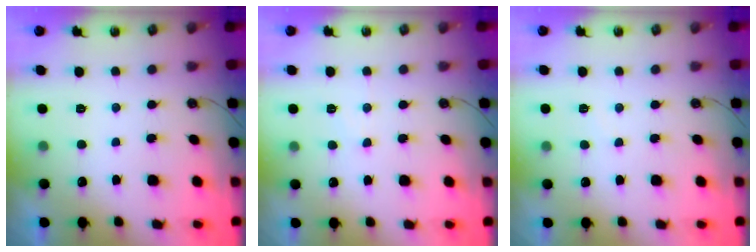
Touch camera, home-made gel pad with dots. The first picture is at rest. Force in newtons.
{"total": 6.0, "press": 6.0, "slide": 0.9}
{"total": 2.7, "press": 2.6, "slide": 0.4}